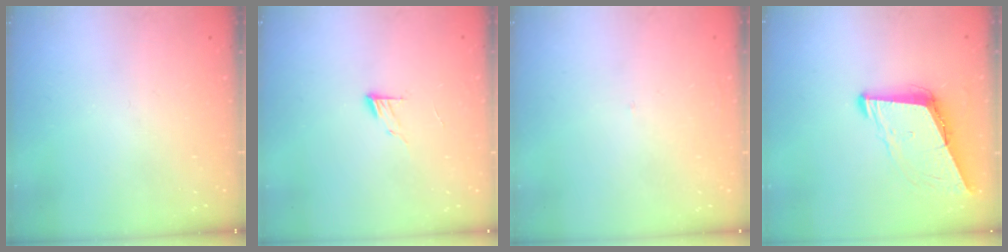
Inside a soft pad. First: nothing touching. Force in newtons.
{"total": 6.2, "press": 6.2, "slide": 0.6}
{"total": 1.7, "press": 1.6, "slide": 0.1}
{"total": 8.9, "press": 8.1, "slide": 3.6}